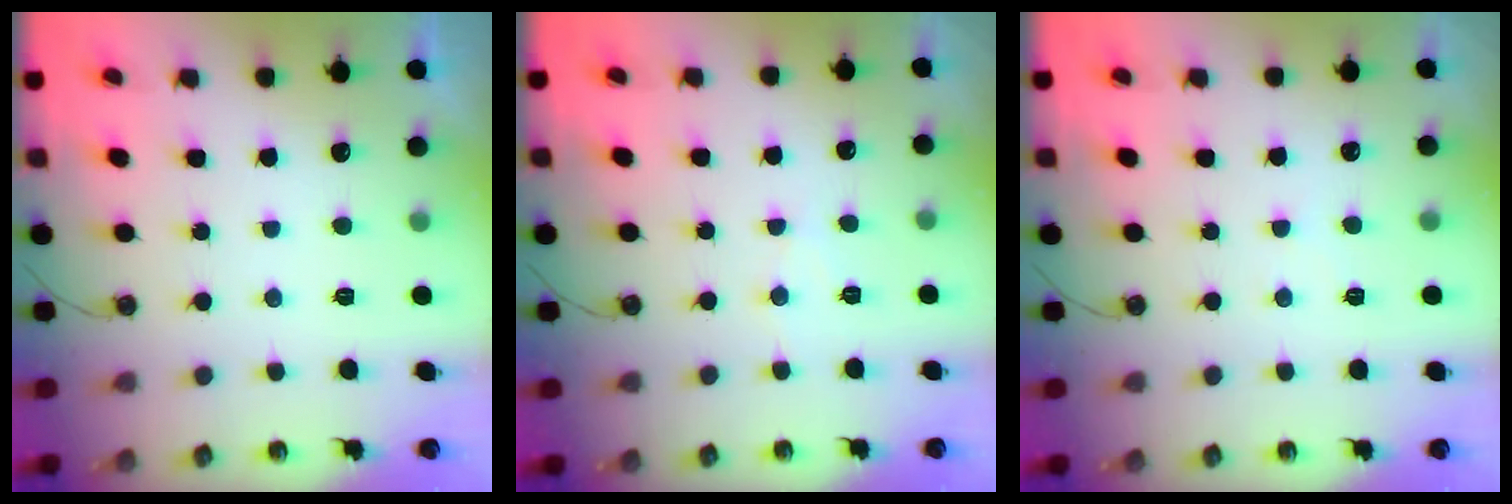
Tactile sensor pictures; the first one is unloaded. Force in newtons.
{"total": 4.8, "press": 4.8, "slide": 0.3}
{"total": 1.8, "press": 1.8, "slide": 0.4}